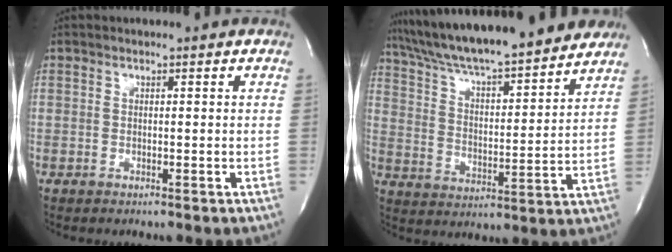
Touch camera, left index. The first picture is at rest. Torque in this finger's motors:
{"motor_torque": [0.33, -0.42, 0.95, 0.21]}